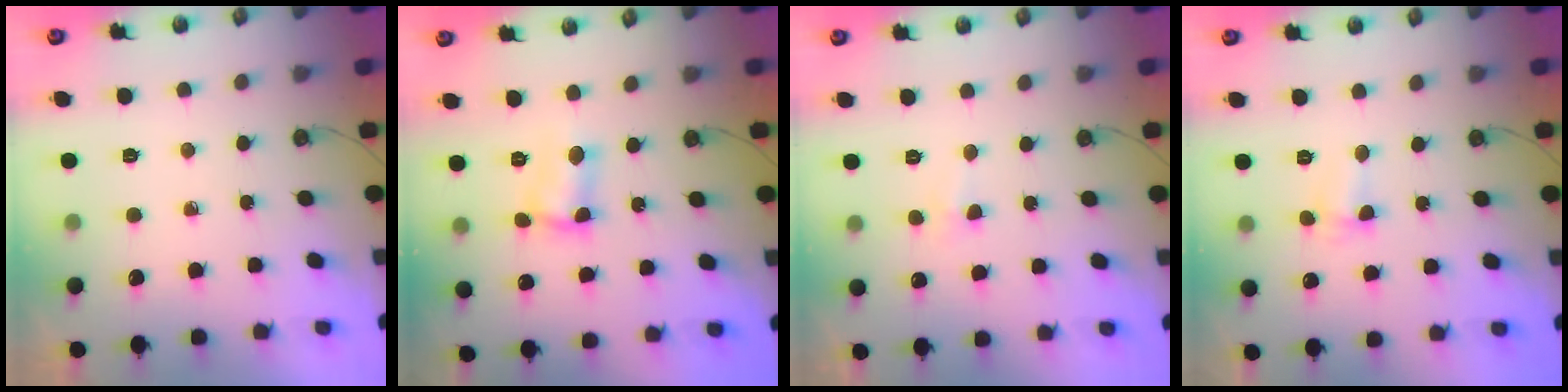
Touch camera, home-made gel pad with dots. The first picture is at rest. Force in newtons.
{"total": 4.5, "press": 4.2, "slide": 1.6}
{"total": 2.7, "press": 2.0, "slide": 1.8}
{"total": 1.7, "press": 1.5, "slide": 0.7}